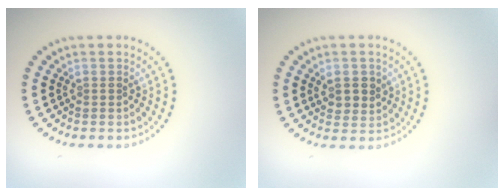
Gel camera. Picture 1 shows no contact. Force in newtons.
{"total": 2.3, "press": 2.2, "slide": 0.7}